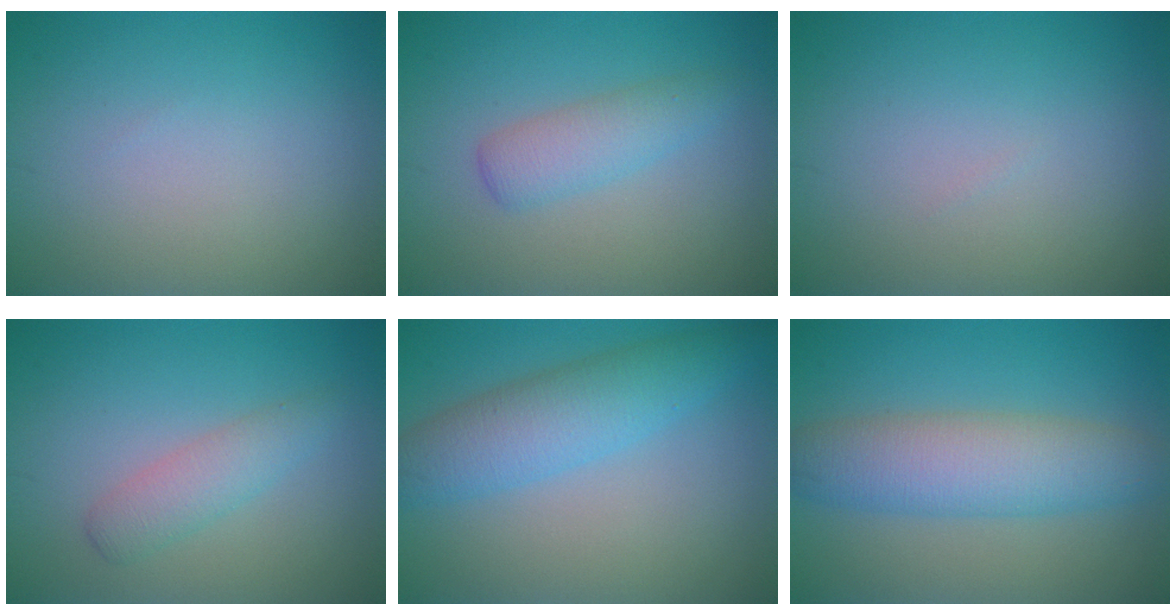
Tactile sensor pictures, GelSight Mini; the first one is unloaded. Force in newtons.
{"total": 2.8, "press": 2.8, "slide": 0.0}
{"total": 0.0}
{"total": 2.4, "press": 2.4, "slide": 0.1}
{"total": 5.1, "press": 5.1, "slide": 0.2}
{"total": 6.2, "press": 6.2, "slide": 0.0}